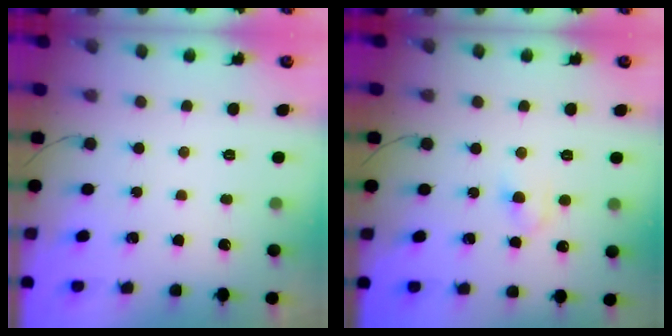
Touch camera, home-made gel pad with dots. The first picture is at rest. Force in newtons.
{"total": 3.6, "press": 3.3, "slide": 1.3}